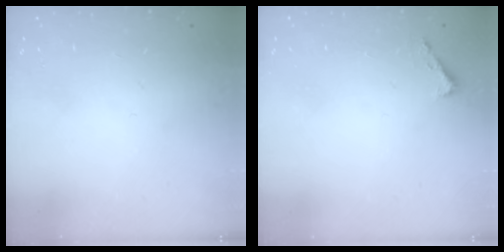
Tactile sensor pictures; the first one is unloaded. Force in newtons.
{"total": 1.6, "press": 1.6, "slide": 0.1}